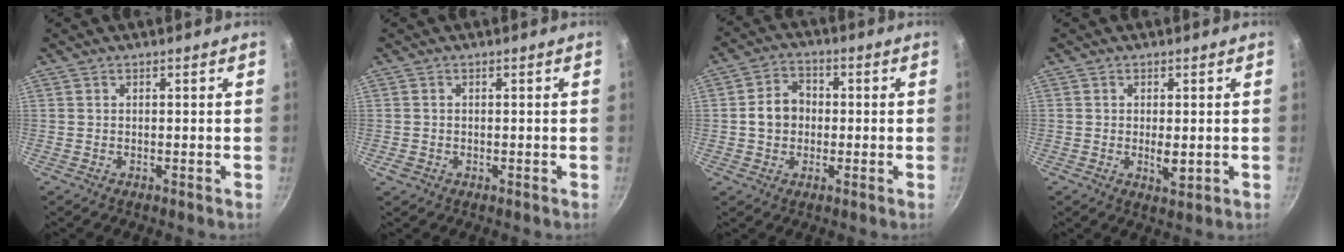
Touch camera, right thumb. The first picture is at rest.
{"total": 1.3, "force": [-0.4, 1.1, 0.5], "torque": [-0.010, 0.003, -0.008]}
{"total": 7.0, "force": [-0.2, 5.7, 4.1], "torque": [-0.053, 0.018, -0.011]}
{"total": 3.2, "force": [-0.3, 1.5, 2.9], "torque": [-0.044, -0.006, -0.004]}